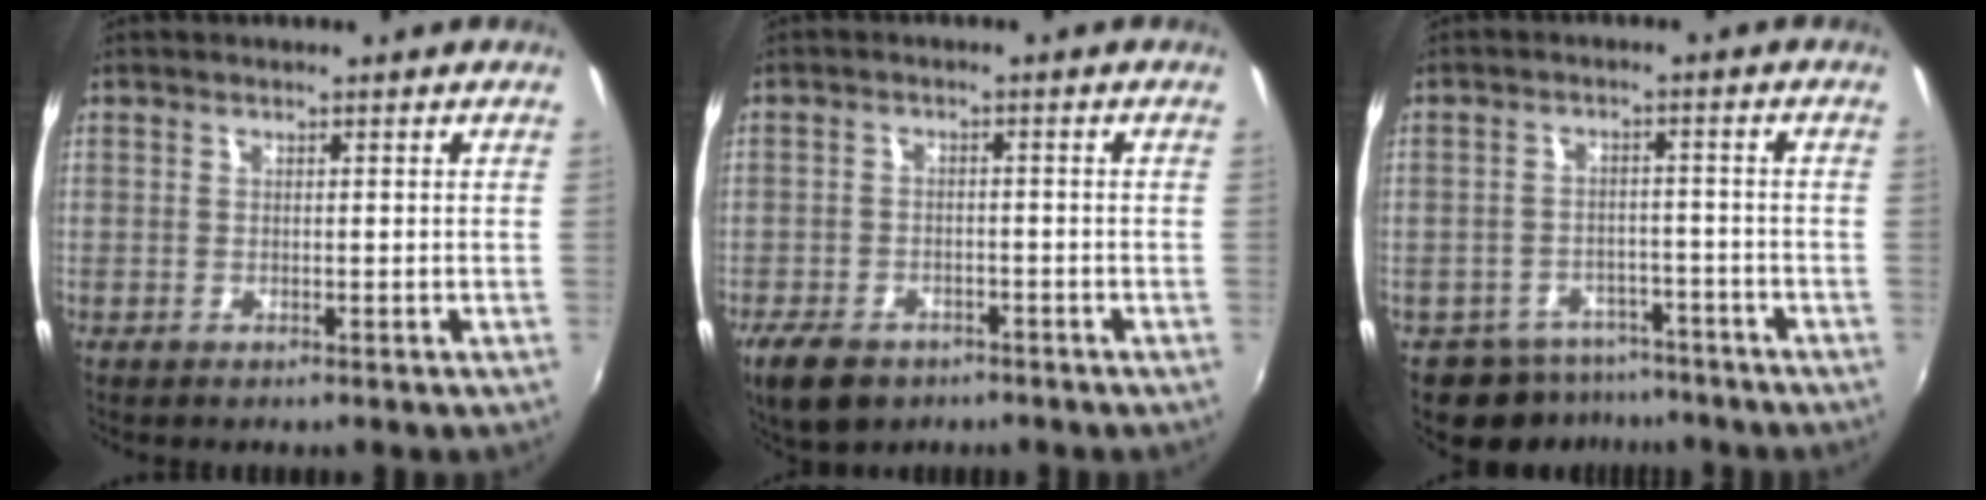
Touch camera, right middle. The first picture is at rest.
{"total": 8.3, "force": [-5.6, 4.7, 4.0], "torque": [-0.102, -0.012, -0.094]}
{"total": 7.8, "force": [-6.2, 4.6, 1.4], "torque": [-0.035, 0.011, -0.084]}